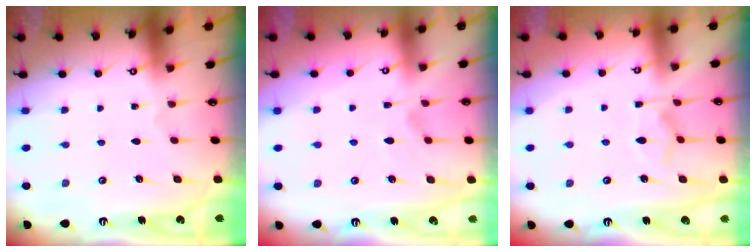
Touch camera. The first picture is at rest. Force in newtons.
{"total": 2.4, "press": 2.1, "slide": 1.2}
{"total": 6.9, "press": 6.9, "slide": 1.0}